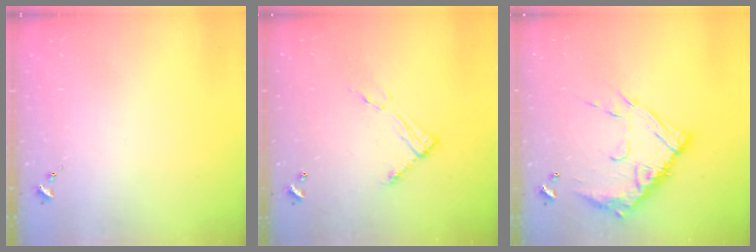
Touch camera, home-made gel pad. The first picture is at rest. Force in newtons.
{"total": 8.7, "press": 8.7, "slide": 0.4}
{"total": 17.2, "press": 17.1, "slide": 1.4}